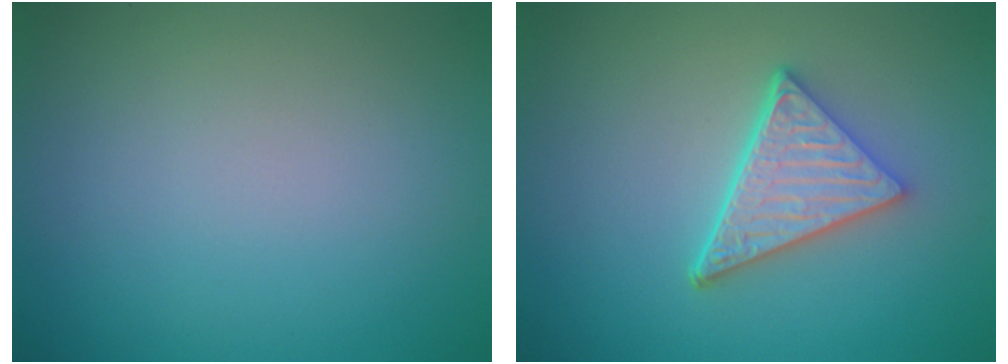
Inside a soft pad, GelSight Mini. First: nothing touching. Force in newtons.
{"total": 4.9, "press": 3.7, "slide": 3.3}